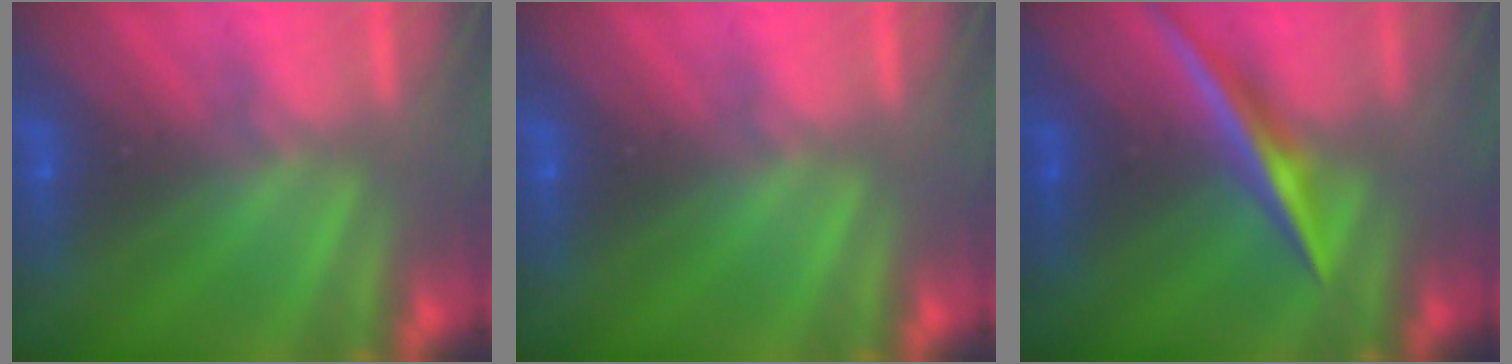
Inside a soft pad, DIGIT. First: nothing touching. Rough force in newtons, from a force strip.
{"total": 0.0}
{"total": 1.9}